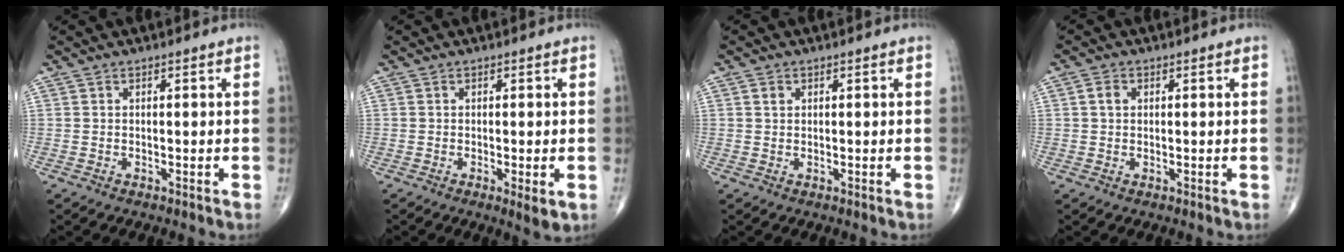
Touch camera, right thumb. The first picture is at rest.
{"total": 2.8, "force": [-0.8, 0.6, 2.7], "torque": [-0.043, -0.011, -0.013]}
{"total": 1.2, "force": [0.5, 1.0, 0.6], "torque": [-0.005, -0.001, 0.008]}
{"total": 2.0, "force": [0.5, 1.5, 1.2], "torque": [-0.019, 0.004, 0.008]}